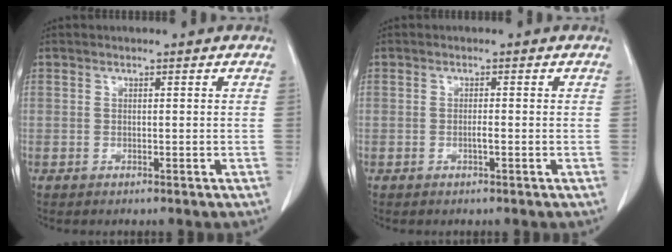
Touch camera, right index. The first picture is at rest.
{"total": 0.8, "force": [-0.4, -0.1, 0.7], "torque": [-0.014, 0.002, -0.008]}